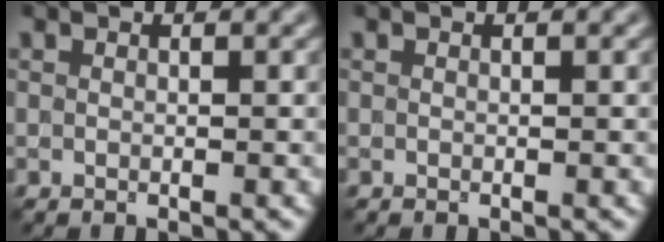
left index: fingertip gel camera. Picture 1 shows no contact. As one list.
[{"total": 0.0}]